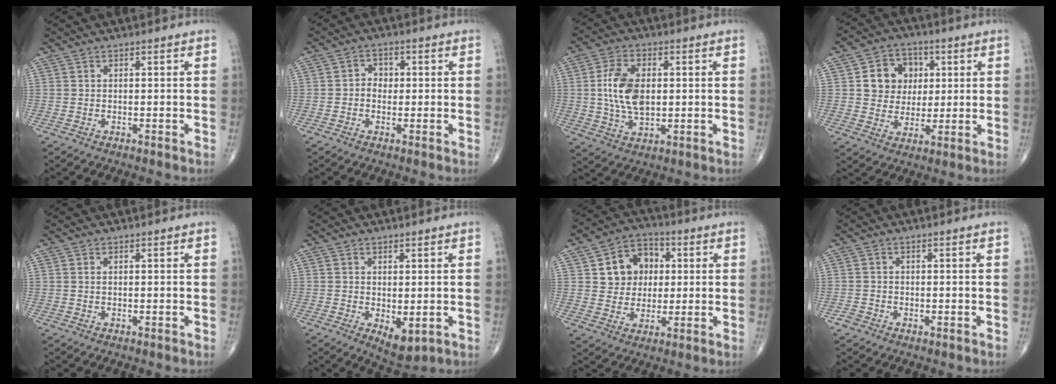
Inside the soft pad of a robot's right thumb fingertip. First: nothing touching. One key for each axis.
{"total": 2.9, "fx": 0.0, "fy": 2.5, "fz": 1.6, "tx": -0.006, "ty": 0.009, "tz": -0.007}
{"total": 10.5, "fx": 0.9, "fy": 6.1, "fz": 8.5, "tx": -0.160, "ty": -0.002, "tz": 0.021}
{"total": 10.1, "fx": 2.3, "fy": 8.7, "fz": 4.5, "tx": -0.025, "ty": -0.001, "tz": 0.037}
{"total": 0.7, "fx": 0.2, "fy": 0.4, "fz": 0.5, "tx": -0.012, "ty": 0.005, "tz": 0.006}
{"total": 4.9, "fx": -0.9, "fy": 2.5, "fz": 4.1, "tx": -0.049, "ty": -0.010, "tz": 0.000}
{"total": 10.8, "fx": 2.4, "fy": 9.0, "fz": 5.4, "tx": -0.042, "ty": 0.005, "tz": 0.037}
{"total": 1.2, "fx": -0.7, "fy": 0.9, "fz": 0.2, "tx": -0.001, "ty": 0.003, "tz": -0.016}